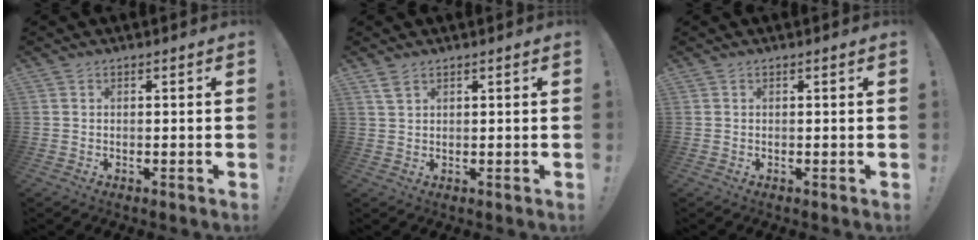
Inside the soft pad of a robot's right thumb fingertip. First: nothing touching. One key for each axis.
{"total": 2.6, "fx": 1.9, "fy": 1.1, "fz": 1.5, "tx": -0.026, "ty": -0.005, "tz": 0.034}
{"total": 0.6, "fx": 0.0, "fy": -0.2, "fz": 0.5, "tx": -0.008, "ty": -0.001, "tz": -0.001}